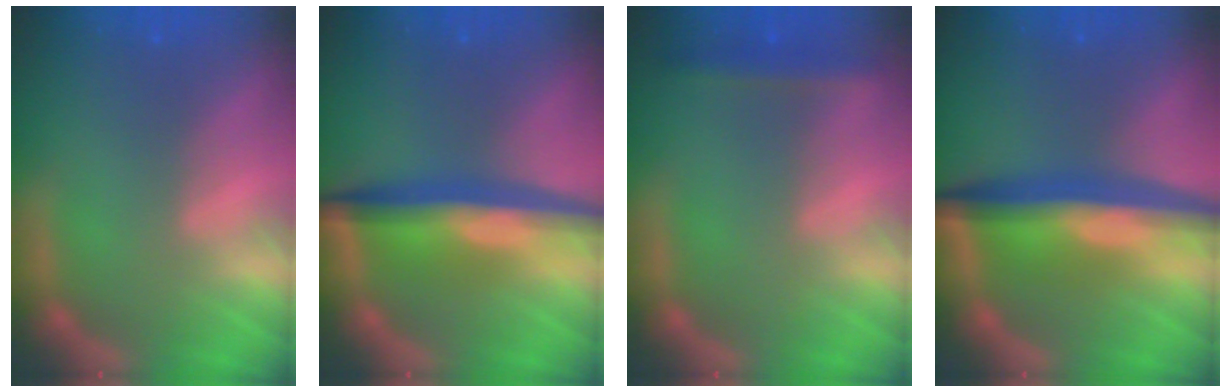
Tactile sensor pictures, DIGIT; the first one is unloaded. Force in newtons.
{"total": 7.6}
{"total": 2.4}
{"total": 8.5}